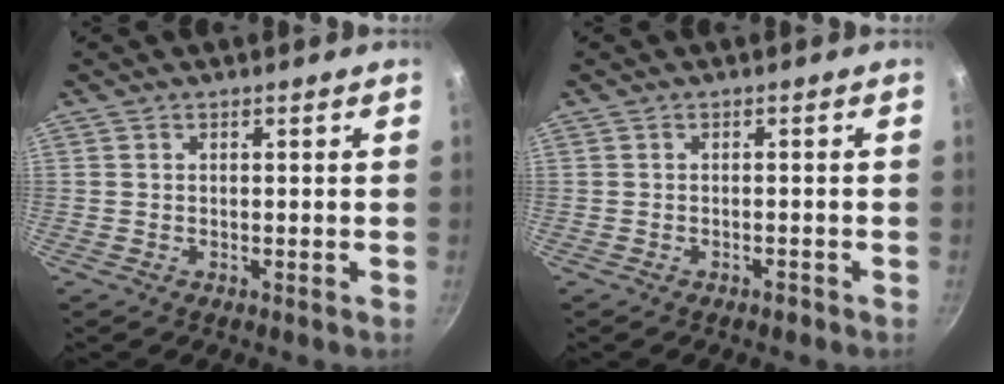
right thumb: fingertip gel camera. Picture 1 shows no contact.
{"total": 1.1, "force": [-0.9, 0.4, 0.5], "torque": [-0.008, 0.009, -0.009]}